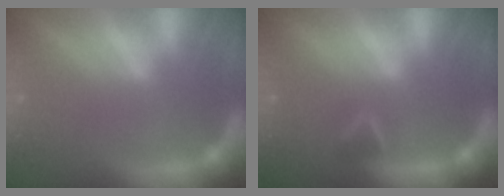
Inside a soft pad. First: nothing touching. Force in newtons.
{"total": 1.9}